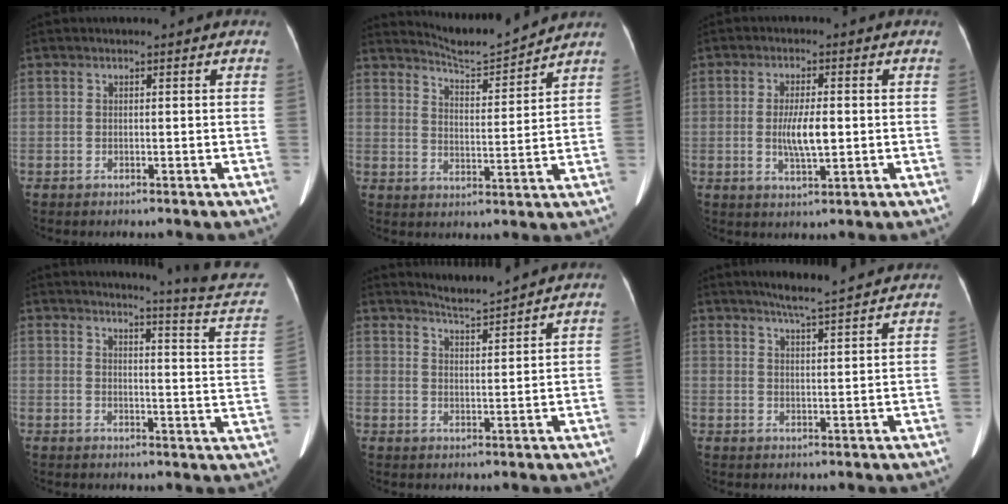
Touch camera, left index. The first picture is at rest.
{"total": 7.9, "force": [7.8, -0.9, 0.5], "torque": [-0.024, -0.012, 0.131]}
{"total": 5.3, "force": [-0.3, 1.1, 5.1], "torque": [-0.100, -0.005, -0.003]}
{"total": 14.3, "force": [13.8, -2.5, 2.5], "torque": [-0.040, -0.115, 0.142]}
{"total": 4.3, "force": [4.2, -1.0, 0.4], "torque": [-0.016, -0.006, 0.074]}
{"total": 8.6, "force": [7.6, 0.0, 4.0], "torque": [-0.066, 0.016, 0.106]}